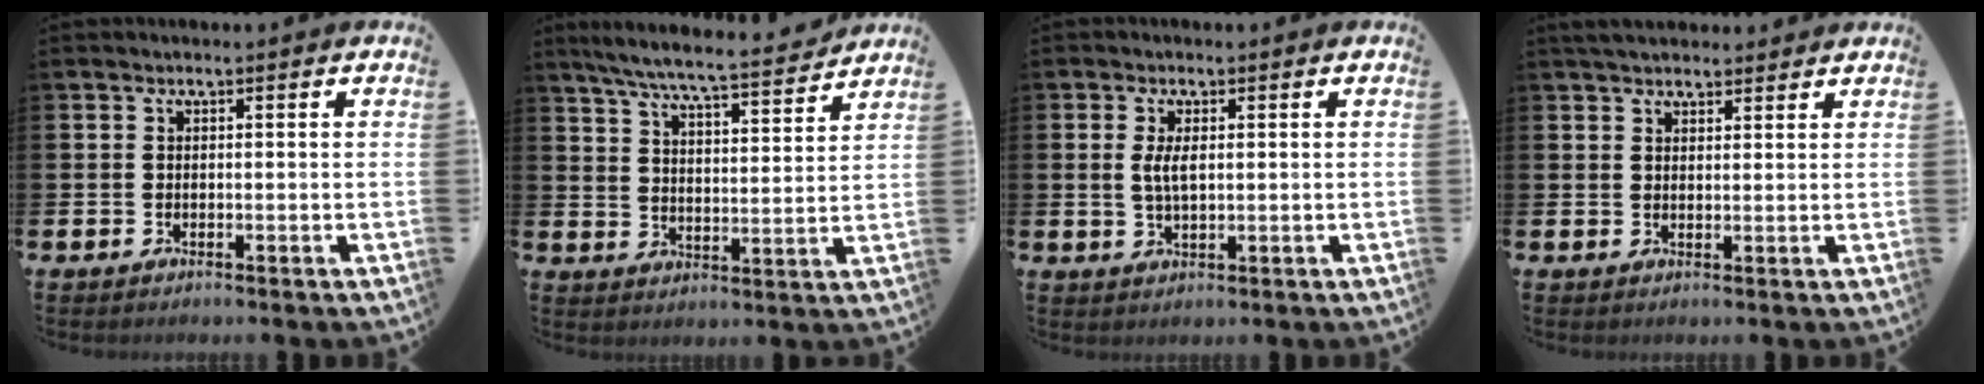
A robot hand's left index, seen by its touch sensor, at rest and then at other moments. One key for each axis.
{"total": 7.4, "fx": 6.9, "fy": 0.3, "fz": 2.8, "tx": -0.072, "ty": -0.046, "tz": 0.118}
{"total": 2.8, "fx": 0.6, "fy": 1.1, "fz": 2.6, "tx": -0.053, "ty": 0.005, "tz": 0.009}
{"total": 3.3, "fx": 3.1, "fy": 0.9, "fz": 0.7, "tx": -0.016, "ty": -0.008, "tz": 0.058}